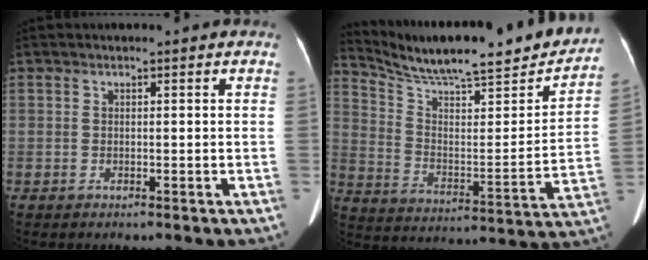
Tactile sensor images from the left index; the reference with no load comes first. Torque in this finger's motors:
{"motor_torque": [-0.20, -1.02, 0.01, 0.01]}